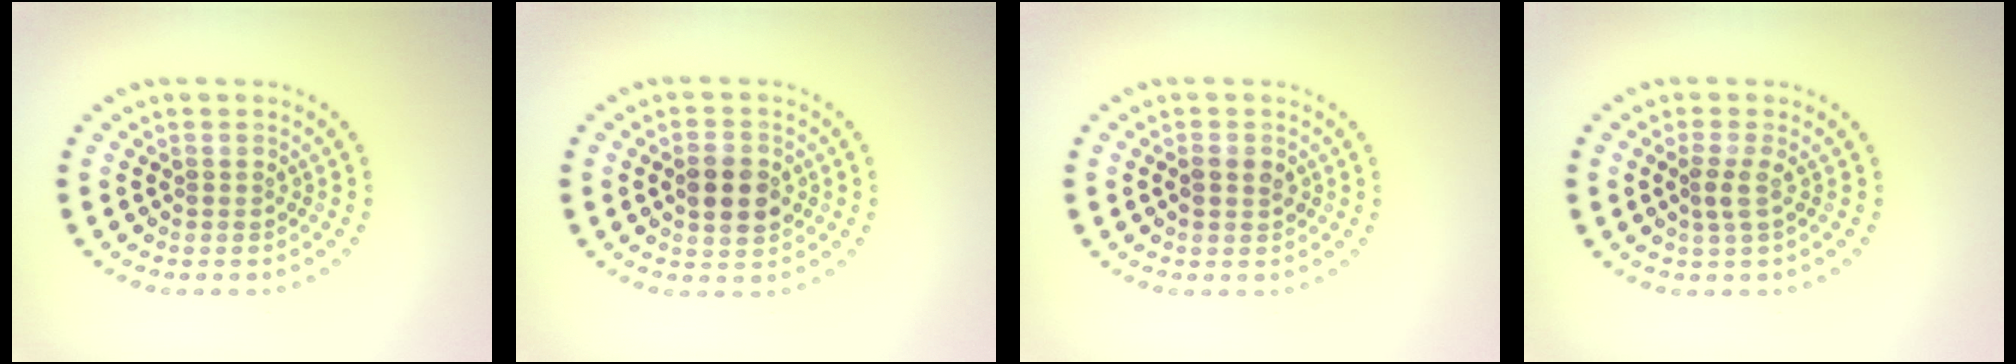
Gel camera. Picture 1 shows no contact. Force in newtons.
{"total": 3.6, "press": 3.6, "slide": 0.2}
{"total": 1.4, "press": 1.4, "slide": 0.3}
{"total": 1.5, "press": 1.1, "slide": 1.1}